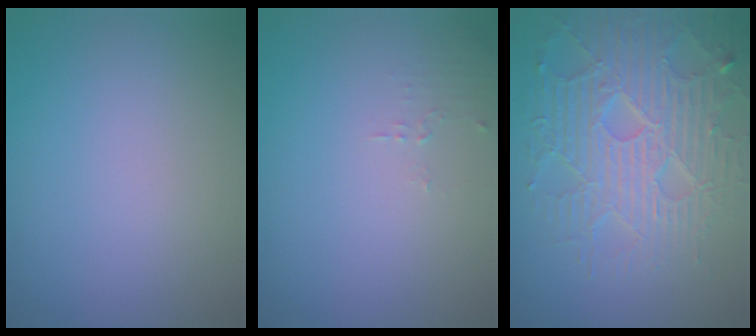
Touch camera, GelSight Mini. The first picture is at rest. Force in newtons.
{"total": 0.9, "press": 0.9, "slide": 0.3}
{"total": 7.0, "press": 5.7, "slide": 4.0}